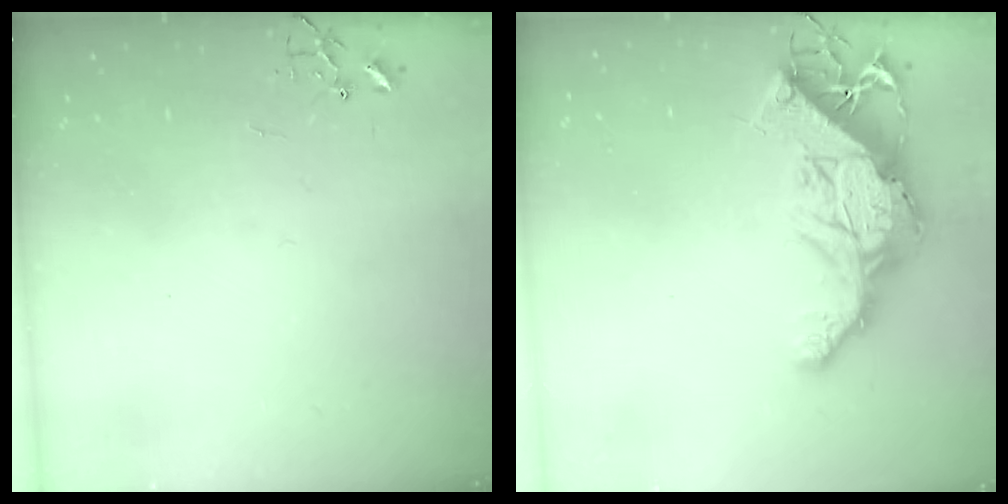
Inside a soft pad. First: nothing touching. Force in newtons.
{"total": 18.1, "press": 18.0, "slide": 1.6}